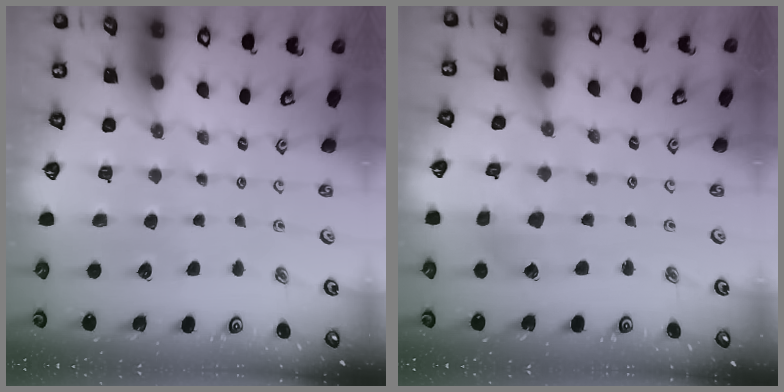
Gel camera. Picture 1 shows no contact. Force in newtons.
{"total": 3.0, "press": 3.0, "slide": 0.2}